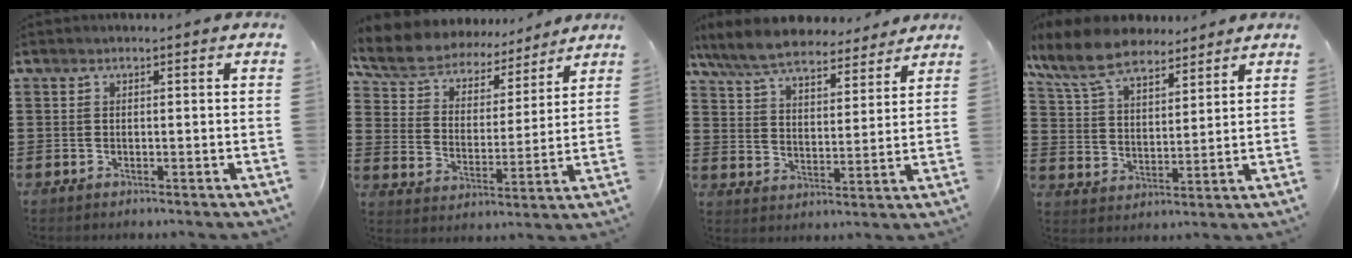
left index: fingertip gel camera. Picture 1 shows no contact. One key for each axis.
{"total": 6.3, "fx": 6.0, "fy": 1.8, "fz": 0.5, "tx": -0.046, "ty": -0.040, "tz": 0.103}
{"total": 8.2, "fx": 7.5, "fy": 1.5, "fz": 2.9, "tx": -0.088, "ty": -0.032, "tz": 0.137}
{"total": 9.9, "fx": 8.2, "fy": 3.5, "fz": 4.3, "tx": -0.114, "ty": -0.015, "tz": 0.155}